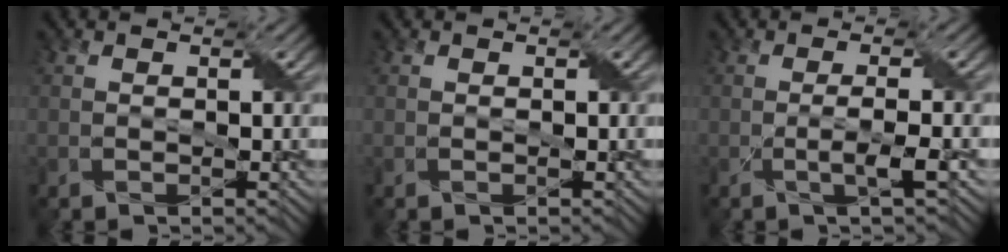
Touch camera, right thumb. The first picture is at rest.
{"total": 0.0}
{"total": 2.6, "force": [-0.5, 0.2, 2.5], "torque": [-0.046, 0.006, -0.016]}